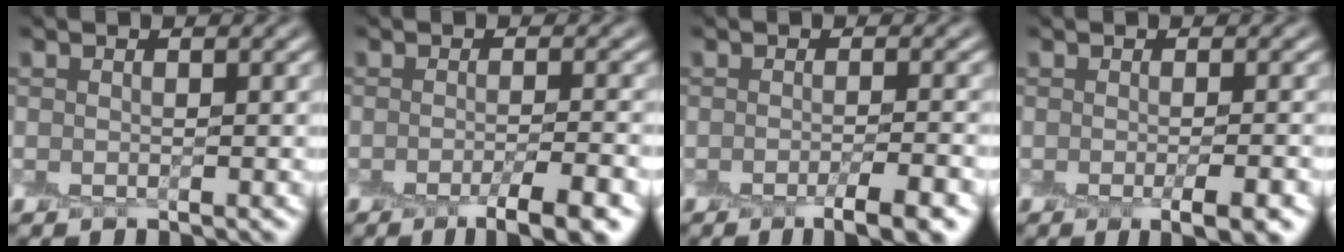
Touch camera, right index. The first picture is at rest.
{"total": 5.0, "force": [-3.1, 0.8, 3.9], "torque": [-0.048, -0.007, -0.041]}
{"total": 4.4, "force": [-2.8, 0.7, 3.3], "torque": [-0.042, -0.006, -0.035]}
{"total": 3.6, "force": [-1.8, 0.7, 3.0], "torque": [-0.036, -0.009, -0.016]}